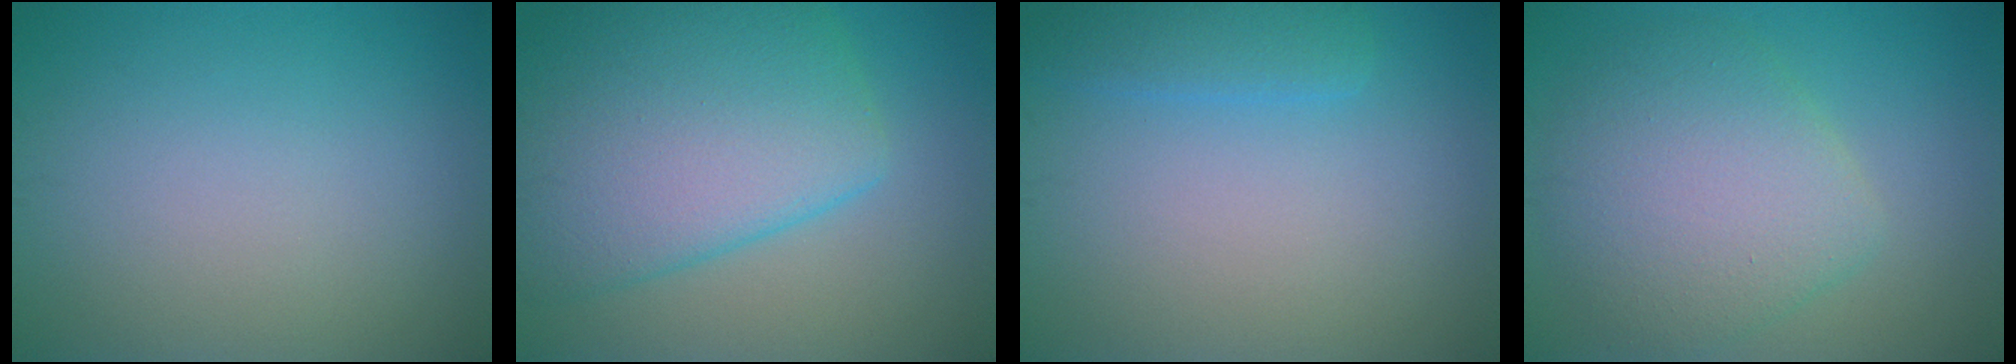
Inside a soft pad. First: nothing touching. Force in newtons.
{"total": 10.3, "press": 10.3, "slide": 0.4}
{"total": 2.2, "press": 2.2, "slide": 0.1}
{"total": 6.4, "press": 6.4, "slide": 0.5}